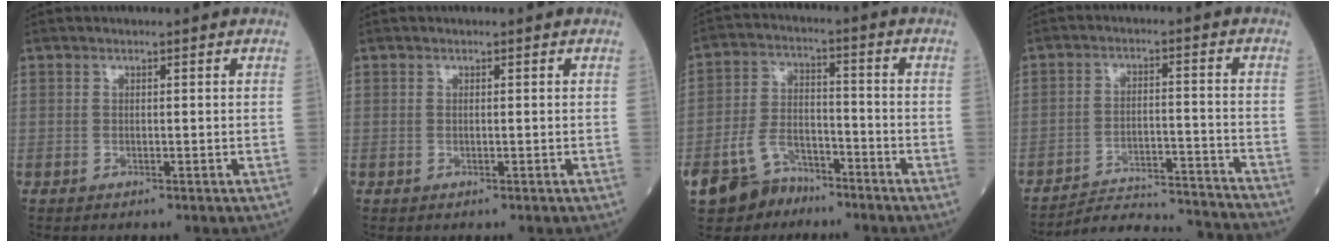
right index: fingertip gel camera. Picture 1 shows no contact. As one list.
[{"total": 0.0}, {"total": 10.7, "force": [-7.9, 6.0, 4.0], "torque": [-0.087, 0.002, -0.137]}, {"total": 15.3, "force": [-15.2, -0.2, 2.1], "torque": [-0.017, 0.009, -0.213]}]